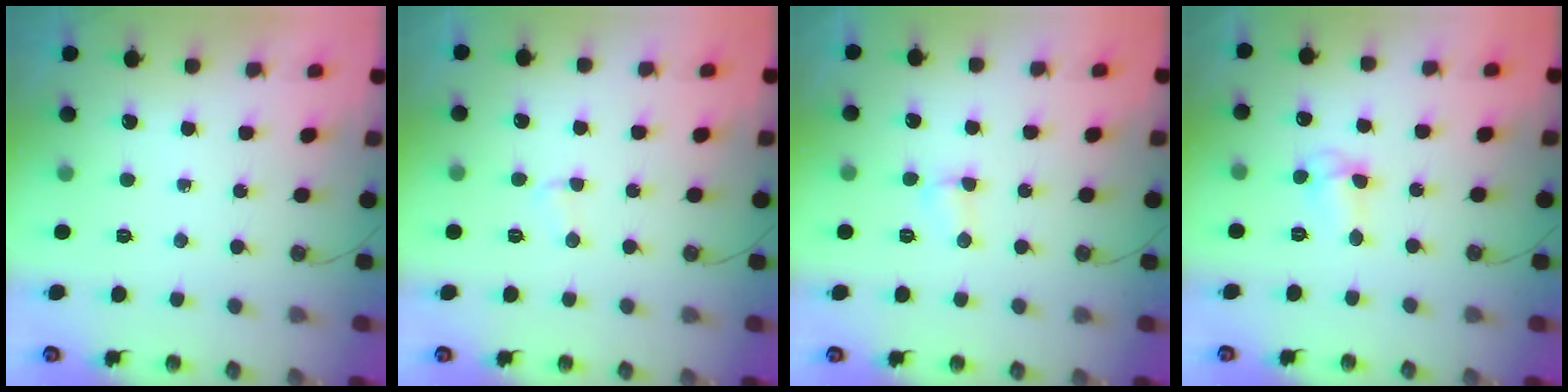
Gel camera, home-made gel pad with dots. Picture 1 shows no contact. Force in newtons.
{"total": 2.3, "press": 2.3, "slide": 0.3}
{"total": 2.5, "press": 2.5, "slide": 0.5}
{"total": 5.2, "press": 5.2, "slide": 0.5}